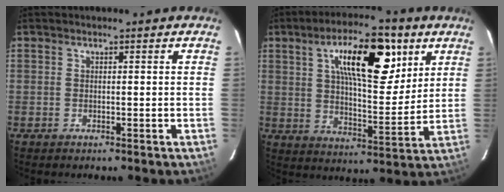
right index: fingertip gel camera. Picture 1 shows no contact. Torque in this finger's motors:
{"motor_torque": [1.45, 0.69, 0.88, 0.21]}